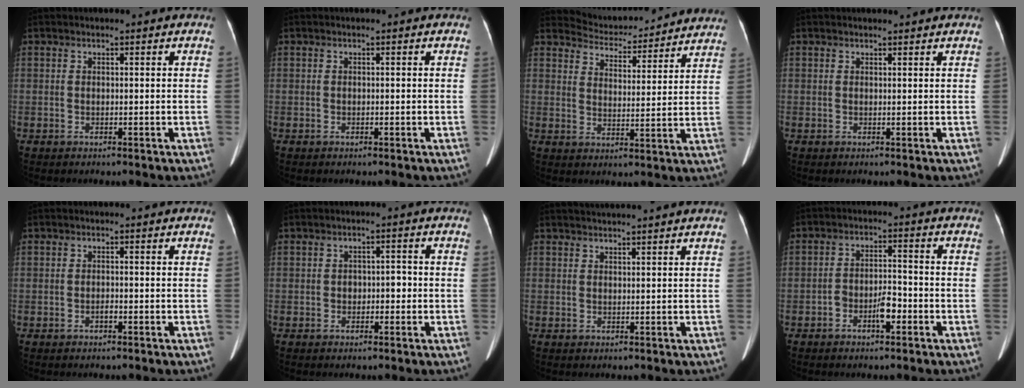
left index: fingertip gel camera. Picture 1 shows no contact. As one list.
[{"total": 0.0}, {"total": 16.2, "force": [15.7, 3.3, 2.4], "torque": [-0.021, -0.002, 0.196]}, {"total": 2.0, "force": [1.9, 0.2, 0.5], "torque": [-0.011, 0.009, 0.022]}, {"total": 0.7, "force": [-0.6, 0.2, 0.3], "torque": [-0.007, -0.001, -0.012]}, {"total": 2.3, "force": [-0.6, 1.5, 1.6], "torque": [-0.020, 0.009, -0.010]}, {"total": 7.0, "force": [6.5, -0.8, 2.5], "torque": [-0.031, 0.031, 0.077]}, {"total": 4.1, "force": [-2.3, 1.5, 3.0], "torque": [-0.057, 0.008, -0.041]}]